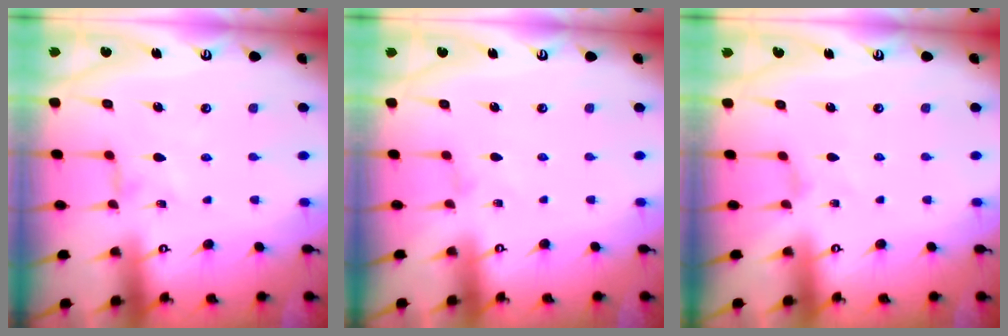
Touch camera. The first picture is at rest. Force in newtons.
{"total": 0.0}
{"total": 0.0}